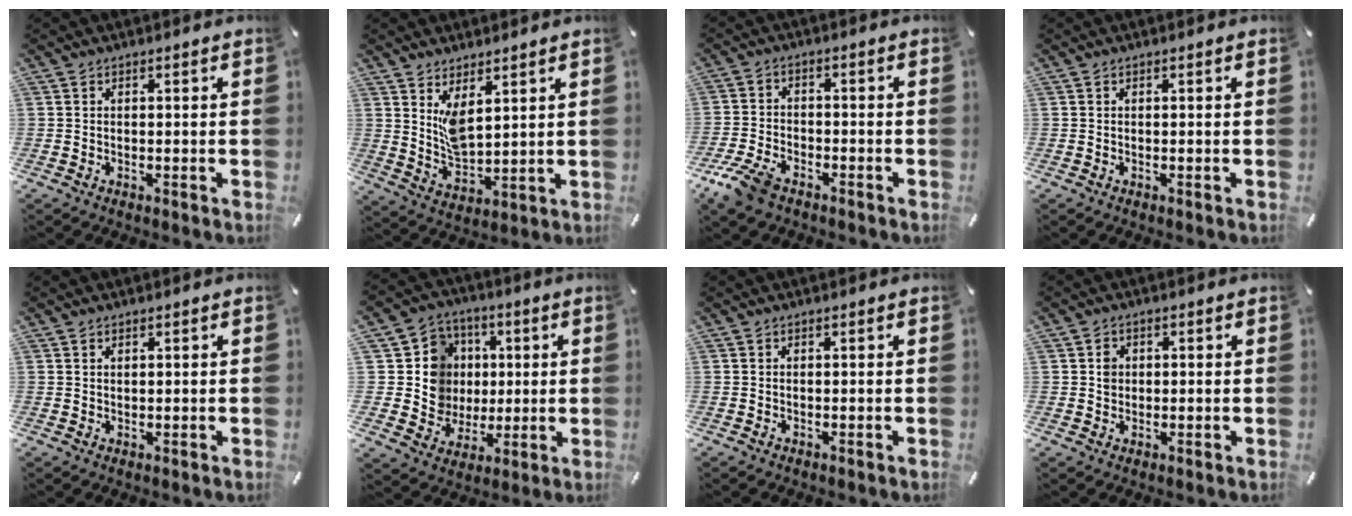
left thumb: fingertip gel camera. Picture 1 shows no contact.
{"total": 6.7, "force": [4.2, 3.2, 4.1], "torque": [-0.091, -0.025, 0.077]}
{"total": 7.2, "force": [-4.8, 3.8, 3.8], "torque": [-0.091, 0.015, -0.094]}
{"total": 0.0}
{"total": 0.8, "force": [0.6, 0.5, 0.2], "torque": [-0.003, 0.000, 0.011]}
{"total": 12.8, "force": [1.5, 12.5, 2.7], "torque": [-0.031, -0.007, 0.039]}
{"total": 0.0}
{"total": 2.5, "force": [0.1, 2.3, 0.9], "torque": [-0.013, 0.003, -0.002]}